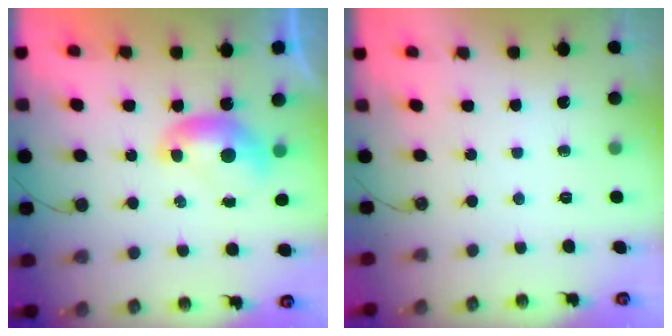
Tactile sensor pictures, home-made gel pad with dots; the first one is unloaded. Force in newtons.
{"total": 0.0}